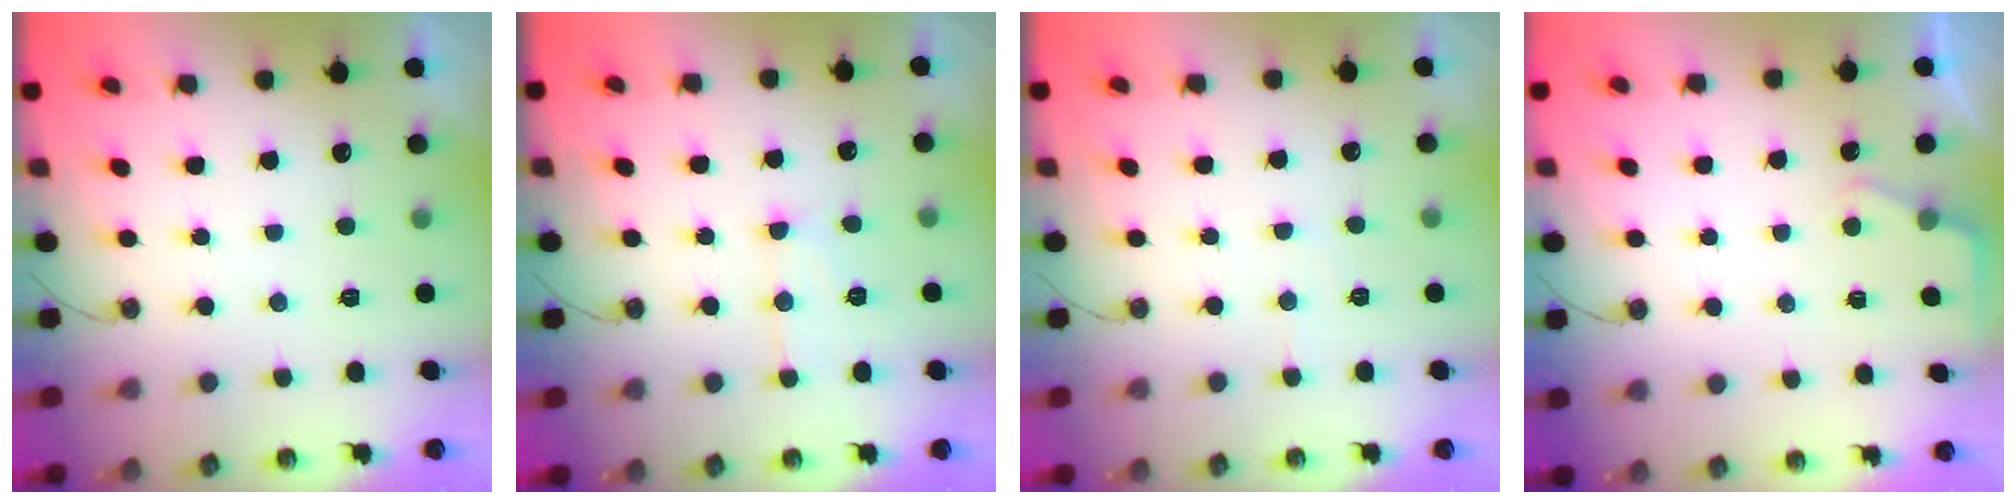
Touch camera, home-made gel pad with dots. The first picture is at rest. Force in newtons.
{"total": 9.1, "press": 9.1, "slide": 0.5}
{"total": 3.8, "press": 3.8, "slide": 0.7}
{"total": 2.6, "press": 2.6, "slide": 0.4}